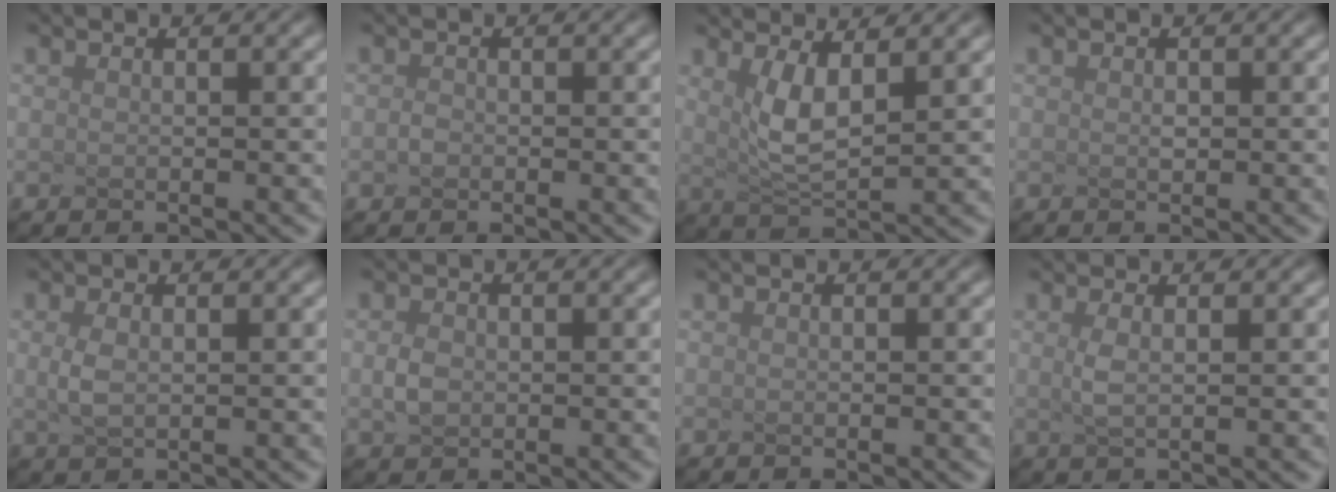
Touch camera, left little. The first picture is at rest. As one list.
[{"total": 1.9, "force": [-1.3, -1.0, -1.0], "torque": [-0.019, -0.003, 0.019]}, {"total": 2.1, "force": [0.2, -0.3, 2.1], "torque": [-0.074, -0.012, 0.048]}, {"total": 1.4, "force": [-0.8, -0.9, -0.7], "torque": [-0.016, -0.010, 0.025]}, {"total": 1.0, "force": [-0.8, -0.6, 0.1], "torque": [-0.032, -0.006, 0.026]}, {"total": 1.3, "force": [-1.2, -0.3, -0.4], "torque": [-0.034, -0.007, 0.024]}, {"total": 0.0}, {"total": 0.8, "force": [-0.4, -0.6, 0.4], "torque": [-0.039, -0.006, 0.021]}]